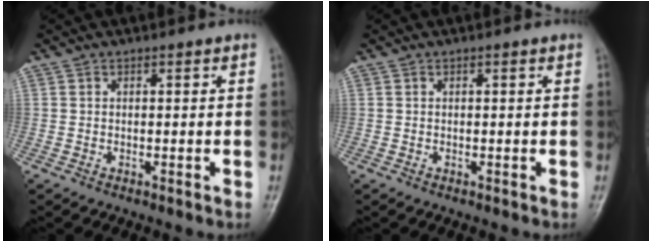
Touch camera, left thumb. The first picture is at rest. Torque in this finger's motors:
{"motor_torque": [0.00, 0.00, -0.02, -0.02, 0.00]}